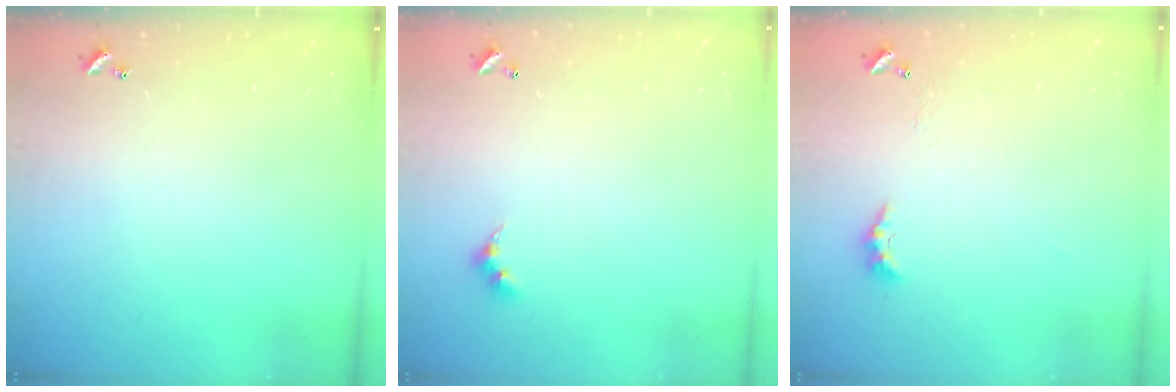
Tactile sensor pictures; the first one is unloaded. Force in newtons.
{"total": 3.0, "press": 2.9, "slide": 0.5}
{"total": 3.0, "press": 2.9, "slide": 0.7}